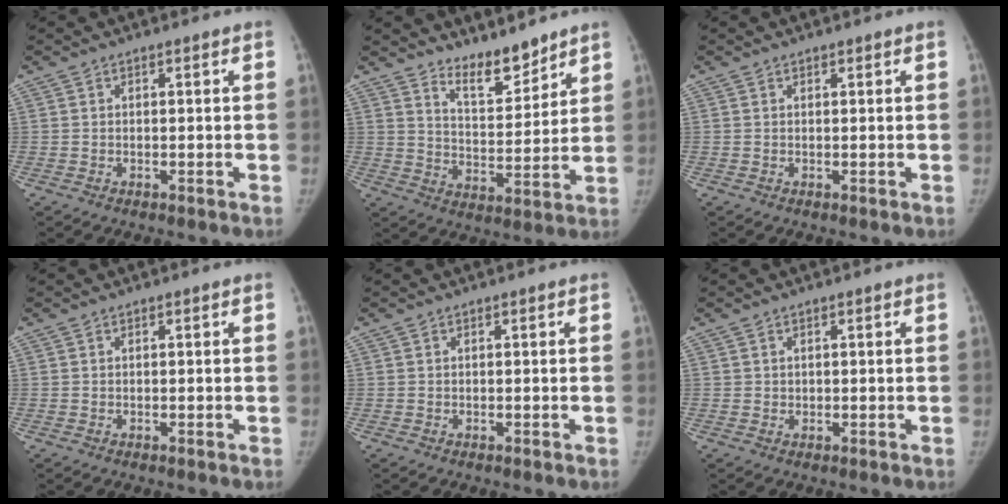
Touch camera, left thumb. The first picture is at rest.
{"total": 8.3, "force": [7.2, 2.5, 3.3], "torque": [-0.031, -0.066, 0.130]}
{"total": 0.0}
{"total": 0.0}
{"total": 0.0}
{"total": 0.6, "force": [0.3, 0.5, 0.0], "torque": [0.012, 0.001, 0.002]}